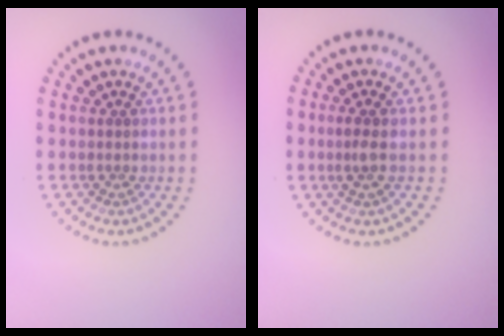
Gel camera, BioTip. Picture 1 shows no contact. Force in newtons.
{"total": 1.5, "press": 1.2, "slide": 0.9}